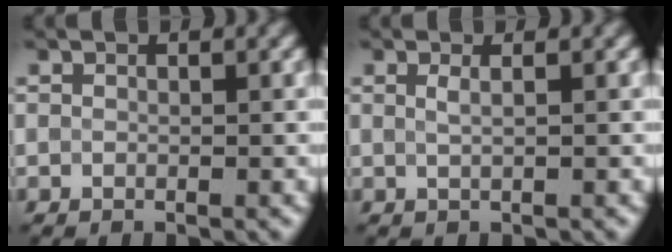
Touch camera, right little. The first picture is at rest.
{"total": 0.9, "force": [0.4, 0.1, 0.8], "torque": [-0.016, 0.004, 0.006]}